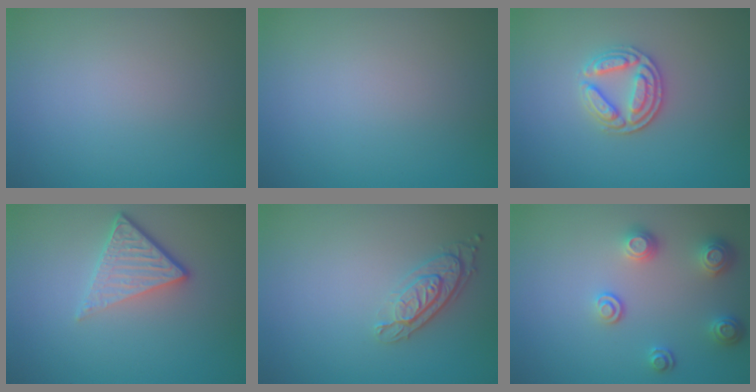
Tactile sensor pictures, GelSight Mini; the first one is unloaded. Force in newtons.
{"total": 0.0}
{"total": 3.3, "press": 3.0, "slide": 1.3}
{"total": 4.1, "press": 2.7, "slide": 3.1}
{"total": 2.4, "press": 1.9, "slide": 1.4}
{"total": 3.0, "press": 2.6, "slide": 1.6}